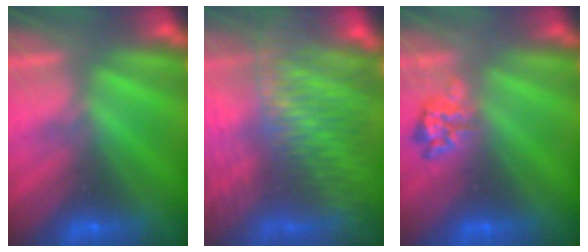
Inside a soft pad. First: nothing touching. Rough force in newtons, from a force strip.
{"total": 13.7}
{"total": 2.4}